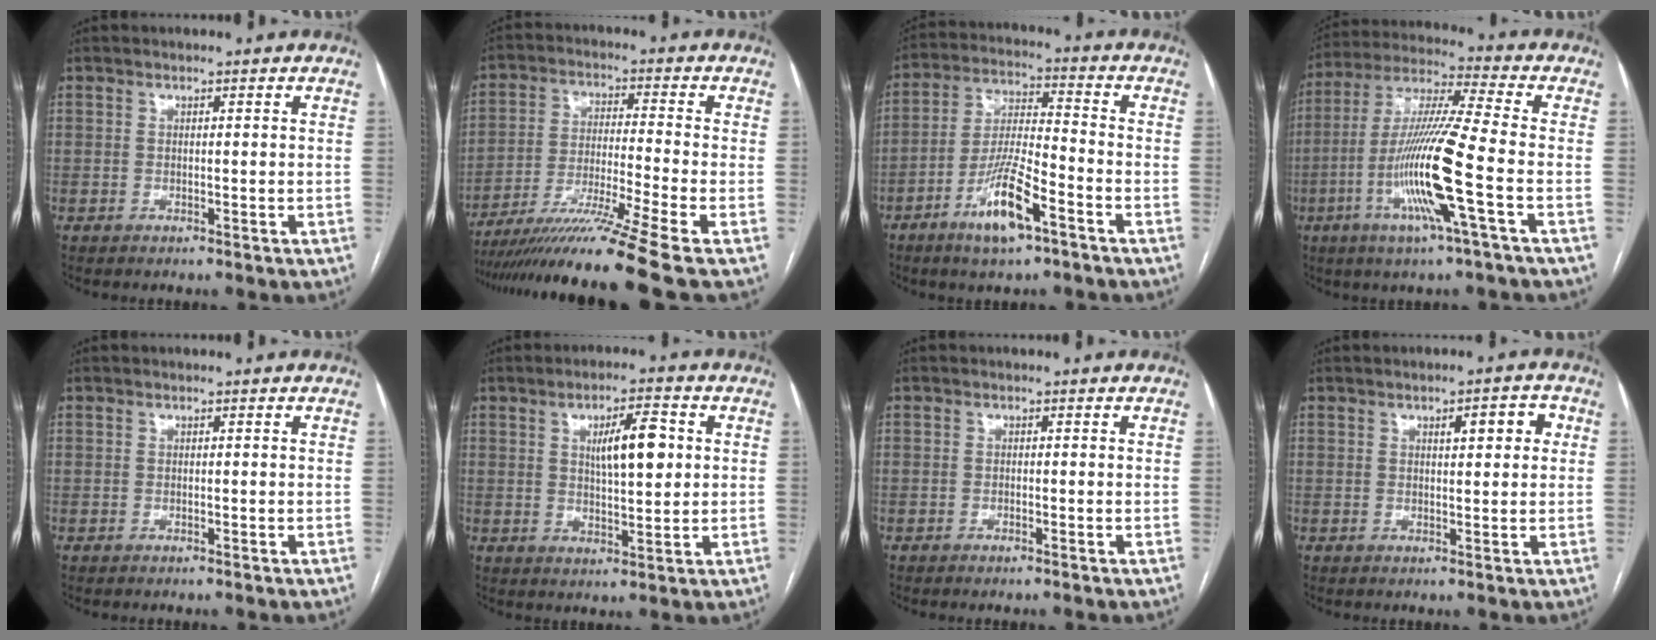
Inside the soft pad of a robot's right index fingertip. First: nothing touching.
{"total": 14.2, "force": [-10.9, -3.5, 8.4], "torque": [-0.150, -0.034, -0.190]}
{"total": 10.8, "force": [-5.9, 1.8, 8.9], "torque": [-0.176, -0.009, -0.109]}
{"total": 15.4, "force": [-4.5, -0.8, 14.7], "torque": [-0.297, -0.011, -0.095]}
{"total": 0.0}
{"total": 7.5, "force": [1.8, 1.9, 7.1], "torque": [-0.115, 0.008, 0.034]}
{"total": 0.5, "force": [-0.4, 0.0, 0.3], "torque": [-0.008, 0.000, -0.008]}
{"total": 4.1, "force": [1.4, 1.2, 3.7], "torque": [-0.050, 0.010, 0.019]}